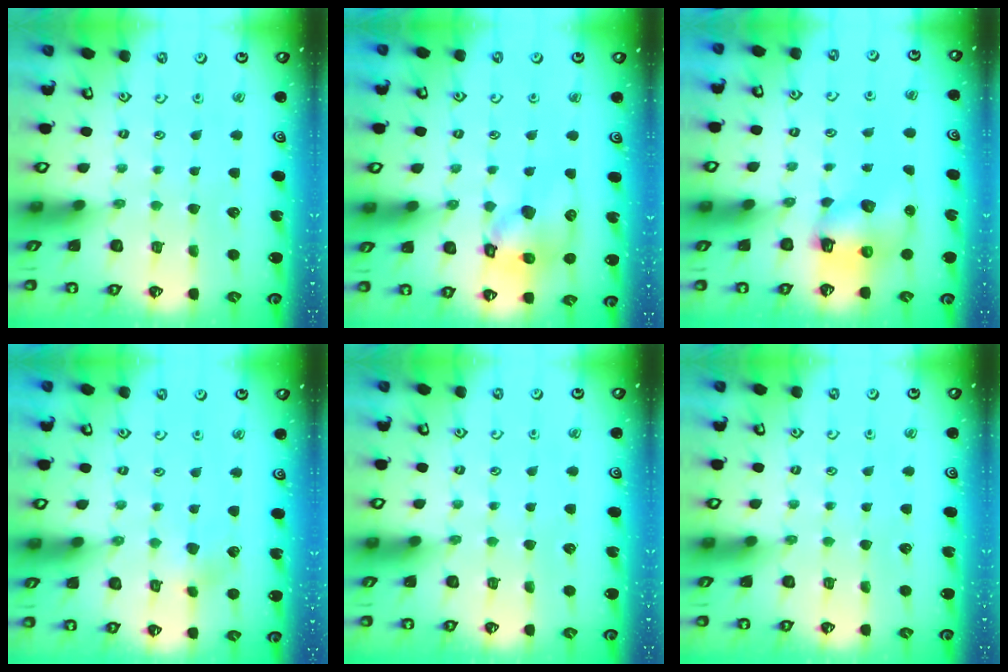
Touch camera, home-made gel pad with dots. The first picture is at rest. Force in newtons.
{"total": 11.6, "press": 11.5, "slide": 1.5}
{"total": 8.3, "press": 8.3, "slide": 1.0}
{"total": 3.3, "press": 3.3, "slide": 0.3}
{"total": 0.0}
{"total": 0.0}